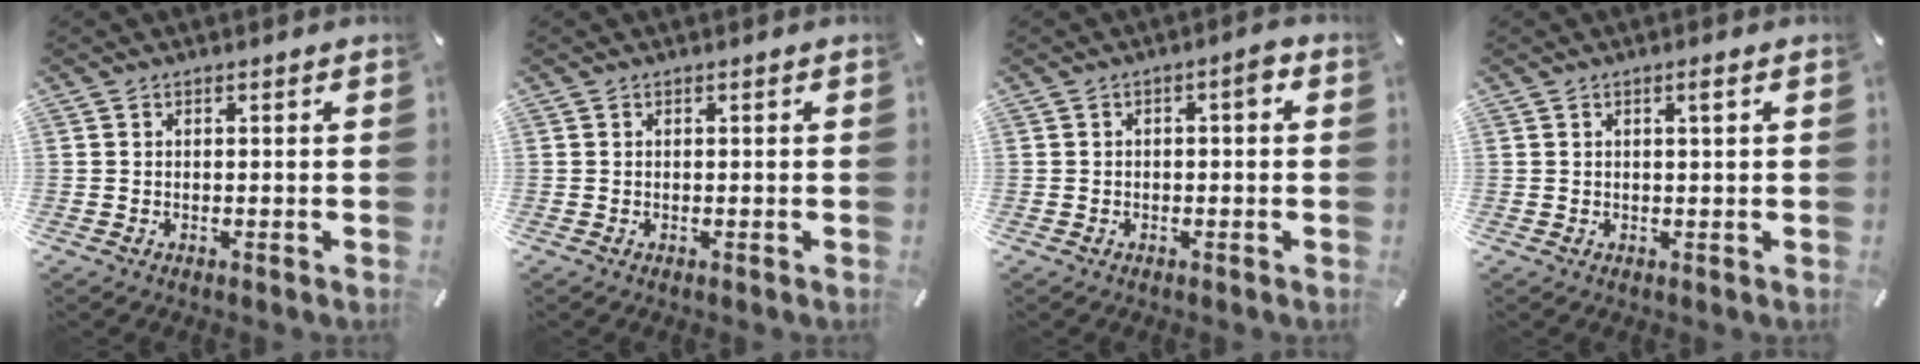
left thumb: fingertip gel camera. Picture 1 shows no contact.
{"total": 0.0}
{"total": 3.1, "force": [-0.3, 1.4, 2.7], "torque": [-0.045, 0.011, -0.011]}
{"total": 1.7, "force": [0.7, 0.1, 1.5], "torque": [-0.031, 0.000, 0.011]}